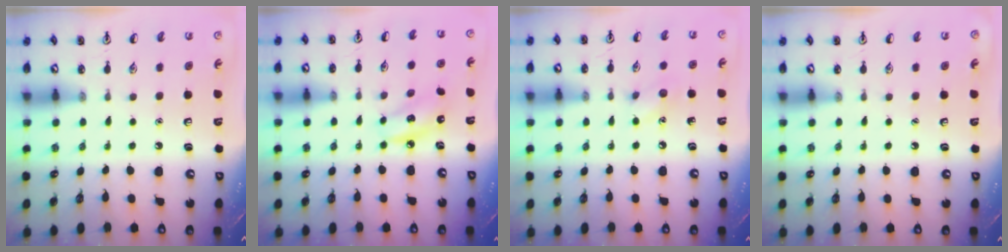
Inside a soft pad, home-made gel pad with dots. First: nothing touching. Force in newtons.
{"total": 6.5, "press": 6.4, "slide": 1.3}
{"total": 6.1, "press": 5.8, "slide": 1.7}
{"total": 0.0}